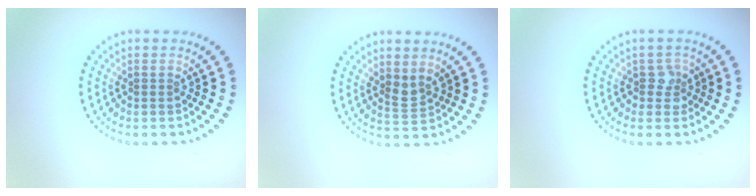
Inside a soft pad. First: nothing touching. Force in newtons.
{"total": 1.8, "press": 1.3, "slide": 1.2}
{"total": 1.7, "press": 1.4, "slide": 0.9}